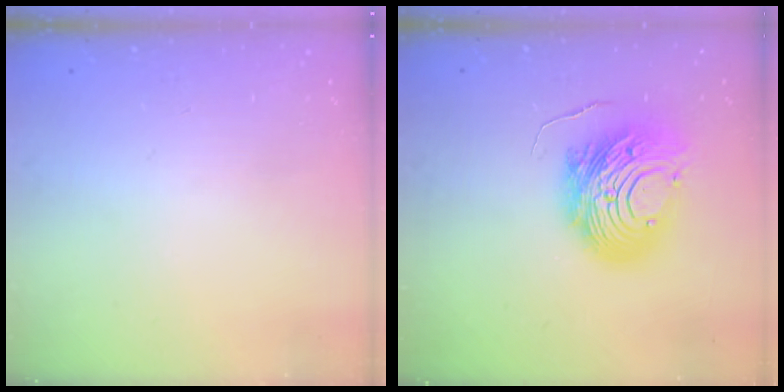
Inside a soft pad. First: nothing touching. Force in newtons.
{"total": 14.9, "press": 14.8, "slide": 1.4}